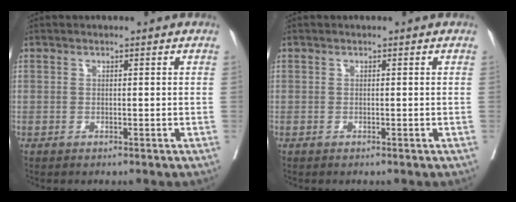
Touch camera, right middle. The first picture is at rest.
{"total": 0.0}